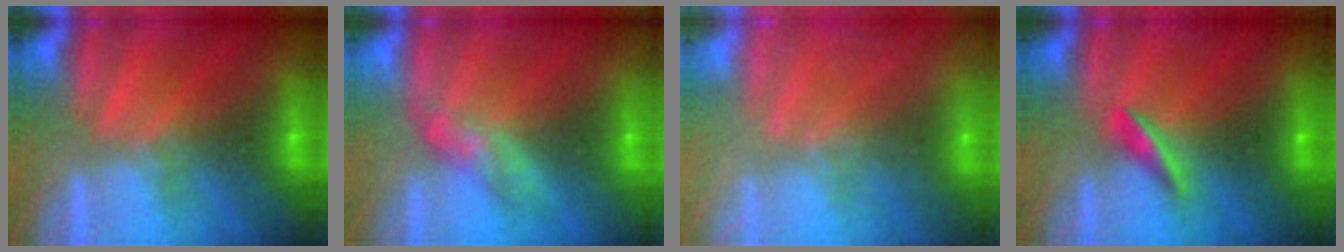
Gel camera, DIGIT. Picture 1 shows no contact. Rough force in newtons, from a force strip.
{"total": 2.7}
{"total": 7.6}
{"total": 2.2}